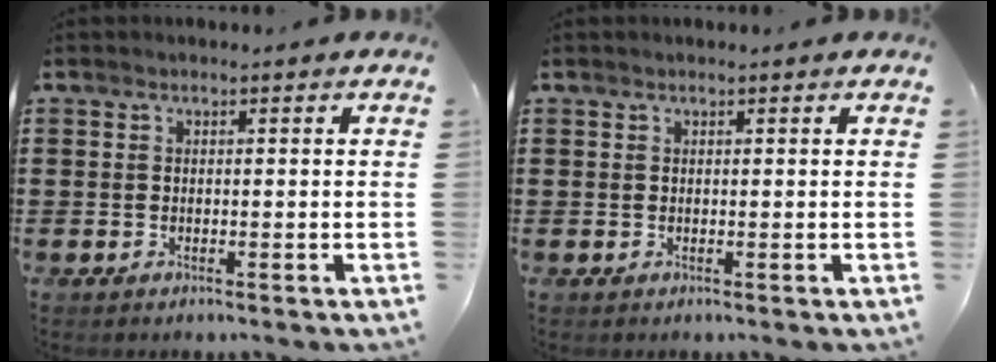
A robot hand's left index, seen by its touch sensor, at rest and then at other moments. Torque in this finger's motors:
{"motor_torque": [2.14, 0.00, -0.29, -0.05]}